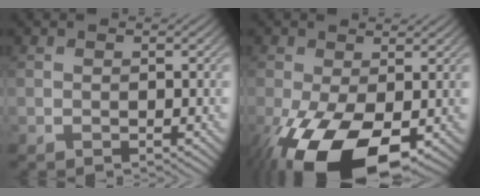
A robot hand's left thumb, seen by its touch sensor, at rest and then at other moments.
{"total": 14.0, "force": [-5.1, 7.3, 10.9], "torque": [-0.224, -0.050, -0.072]}